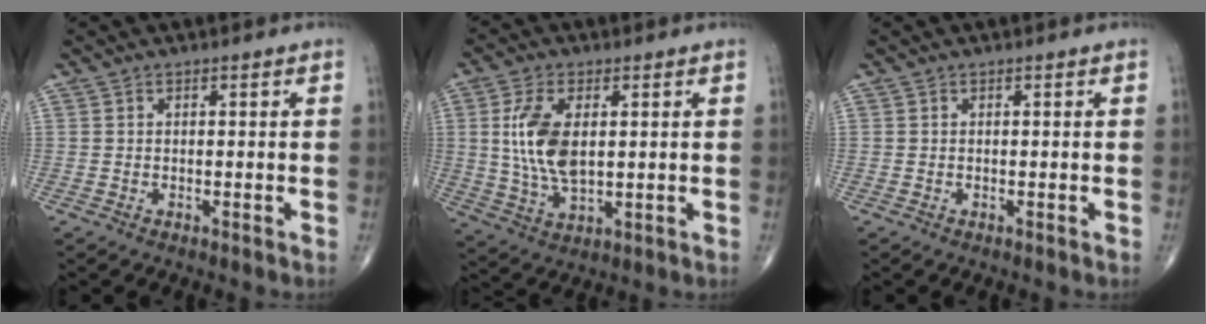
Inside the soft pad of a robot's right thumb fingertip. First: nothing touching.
{"total": 10.9, "force": [1.7, 5.6, 9.1], "torque": [-0.184, -0.010, 0.039]}
{"total": 0.0}